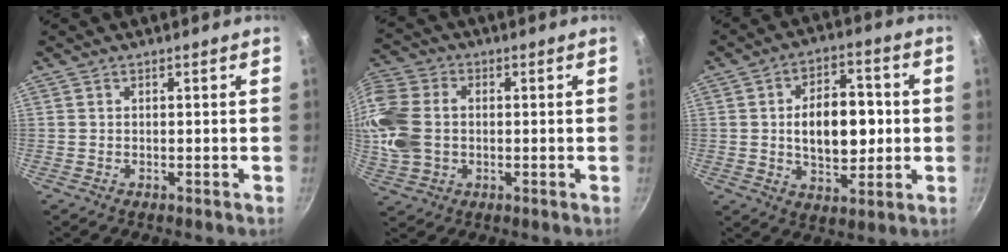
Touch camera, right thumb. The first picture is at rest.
{"total": 16.6, "force": [0.5, 12.4, 11.1], "torque": [-0.284, 0.017, 0.011]}
{"total": 13.5, "force": [0.3, 7.9, 10.9], "torque": [-0.136, 0.011, 0.008]}